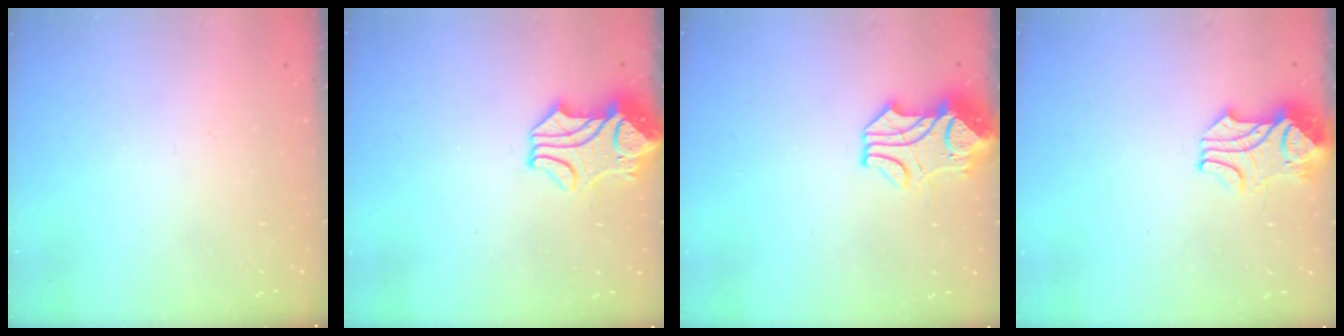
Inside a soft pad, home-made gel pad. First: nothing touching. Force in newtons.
{"total": 2.0, "press": 1.6, "slide": 1.1}
{"total": 2.2, "press": 1.9, "slide": 1.1}
{"total": 2.4, "press": 2.2, "slide": 0.9}